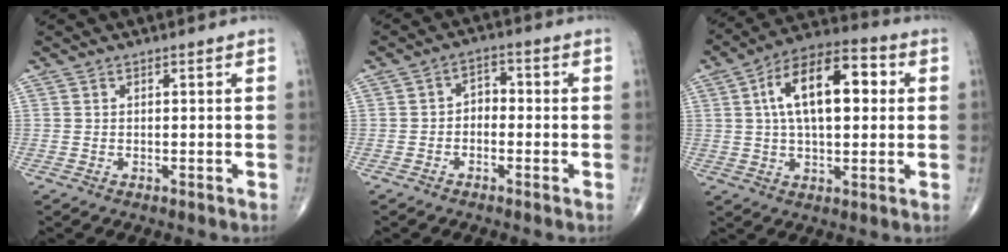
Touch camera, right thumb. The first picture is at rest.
{"total": 3.5, "force": [-0.8, 2.5, 2.2], "torque": [-0.016, 0.023, -0.026]}
{"total": 16.7, "force": [3.2, 8.3, 14.1], "torque": [-0.216, 0.026, 0.047]}